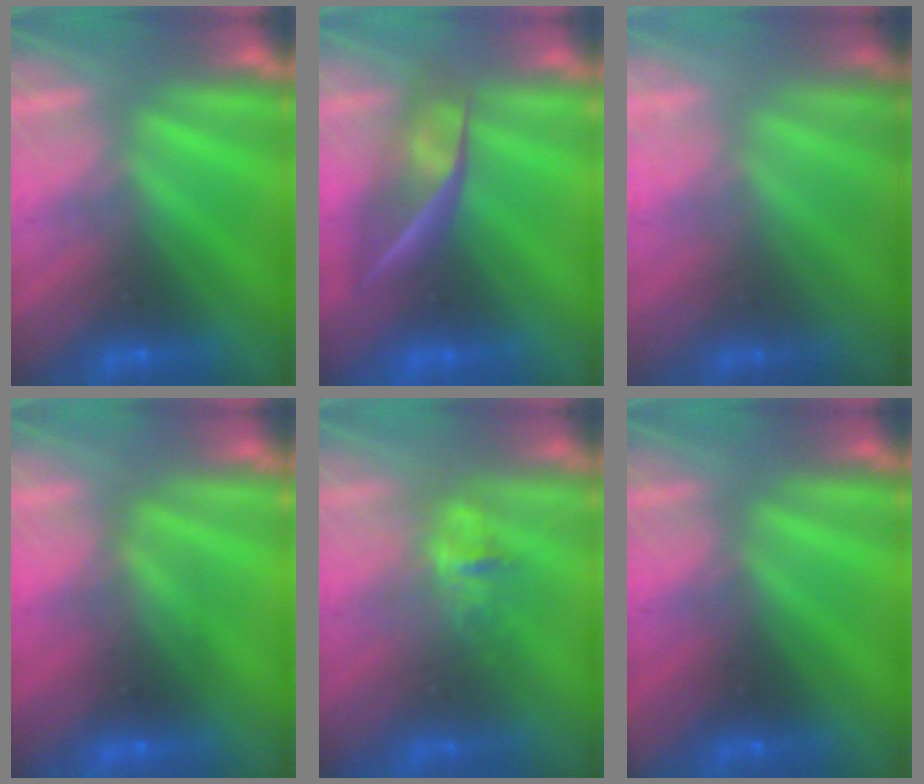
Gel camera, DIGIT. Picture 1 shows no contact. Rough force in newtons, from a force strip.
{"total": 2.4}
{"total": 1.7}
{"total": 2.7}
{"total": 2.8}
{"total": 2.1}